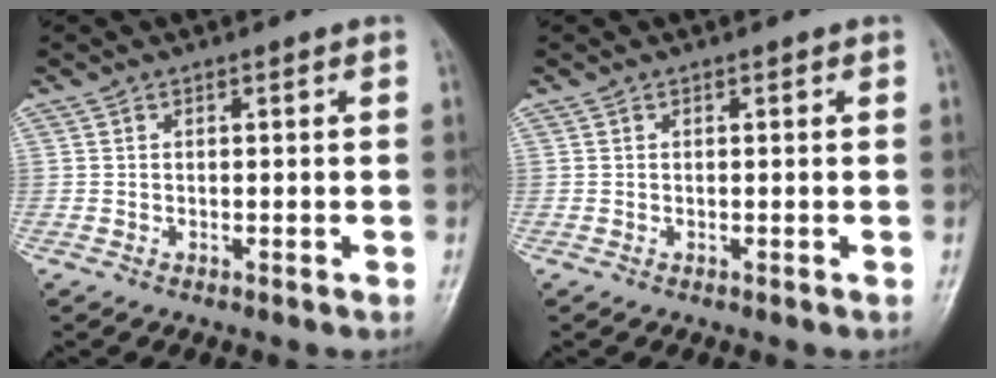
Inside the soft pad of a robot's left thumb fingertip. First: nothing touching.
{"total": 0.0}